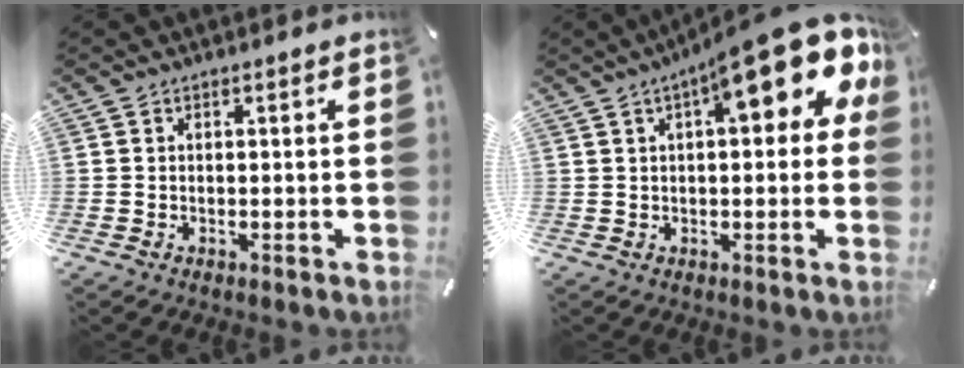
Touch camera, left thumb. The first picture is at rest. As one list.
[{"total": 17.1, "force": [7.8, 5.5, 14.2], "torque": [-0.192, -0.042, 0.118]}]